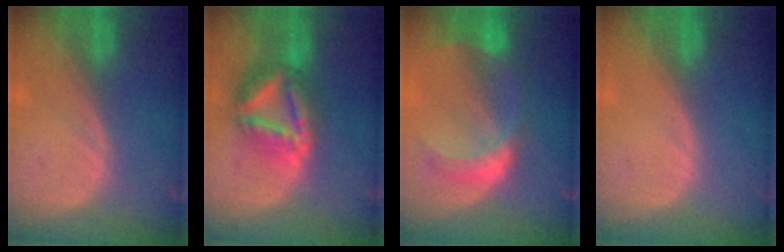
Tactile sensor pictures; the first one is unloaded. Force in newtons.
{"total": 9.0, "press": 9.0, "slide": 0.9}
{"total": 7.6, "press": 6.6, "slide": 3.7}
{"total": 0.0}